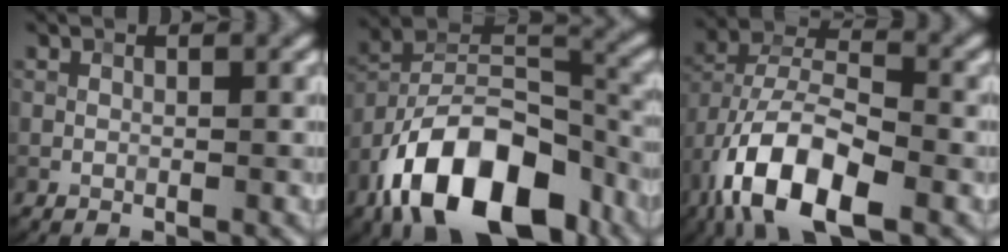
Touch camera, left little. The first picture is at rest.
{"total": 14.5, "force": [-8.8, 6.8, 9.3], "torque": [-0.156, 0.008, -0.165]}
{"total": 10.9, "force": [-5.9, 4.6, 7.9], "torque": [-0.157, 0.005, -0.113]}